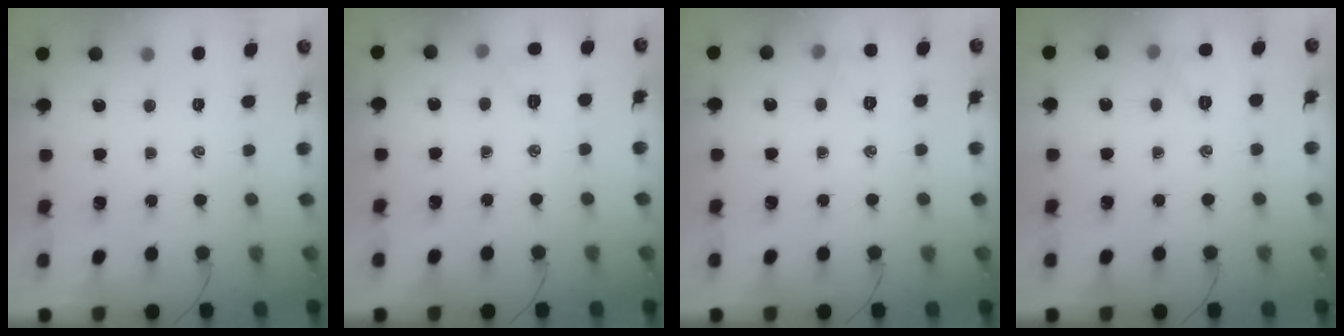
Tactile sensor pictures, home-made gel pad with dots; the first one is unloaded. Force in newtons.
{"total": 5.5, "press": 5.3, "slide": 1.4}
{"total": 5.0, "press": 4.8, "slide": 1.5}
{"total": 5.0, "press": 4.7, "slide": 1.6}